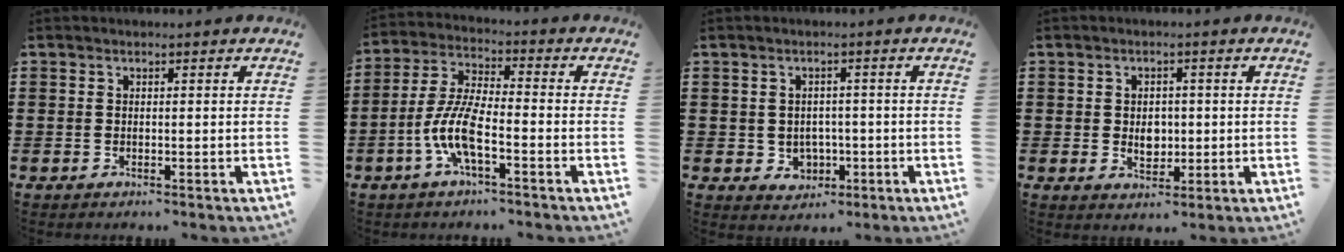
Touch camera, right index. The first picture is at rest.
{"total": 8.1, "force": [-3.4, 2.0, 7.1], "torque": [-0.173, -0.014, -0.072]}
{"total": 2.7, "force": [-0.2, 2.6, 0.9], "torque": [-0.021, 0.002, -0.010]}
{"total": 3.4, "force": [-0.1, 2.5, 2.3], "torque": [-0.033, 0.000, -0.007]}